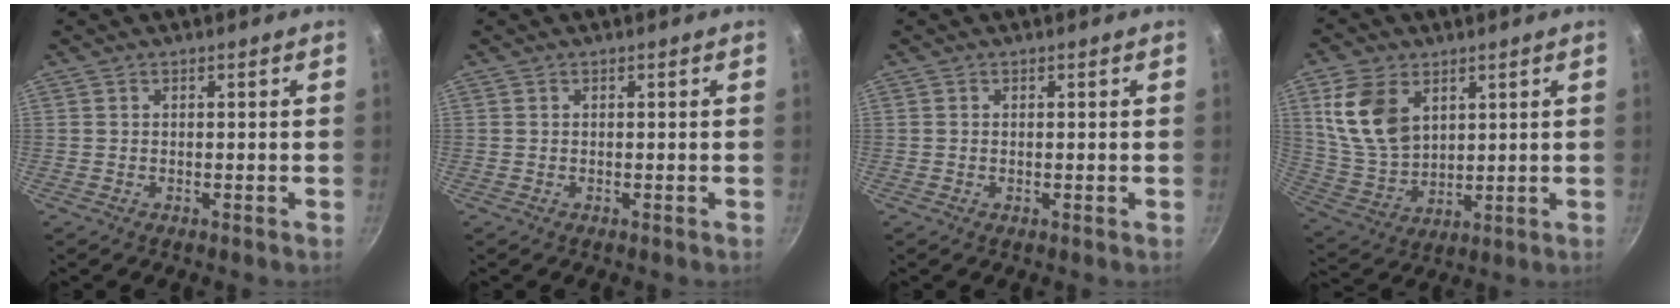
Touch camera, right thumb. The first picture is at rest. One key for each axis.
{"total": 0.0}
{"total": 0.0}
{"total": 13.1, "fx": 4.9, "fy": 8.7, "fz": 8.5, "tx": -0.144, "ty": -0.025, "tz": 0.114}